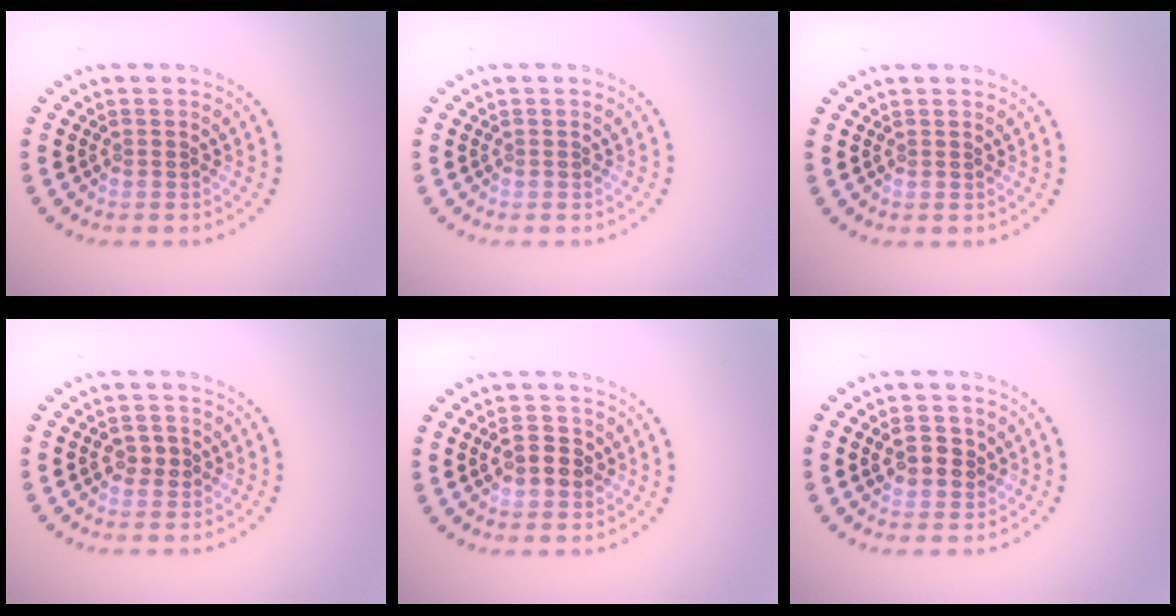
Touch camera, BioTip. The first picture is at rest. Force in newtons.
{"total": 0.0}
{"total": 0.0}
{"total": 1.9, "press": 1.9, "slide": 0.4}
{"total": 2.7, "press": 2.7, "slide": 0.2}
{"total": 2.8, "press": 2.8, "slide": 0.5}